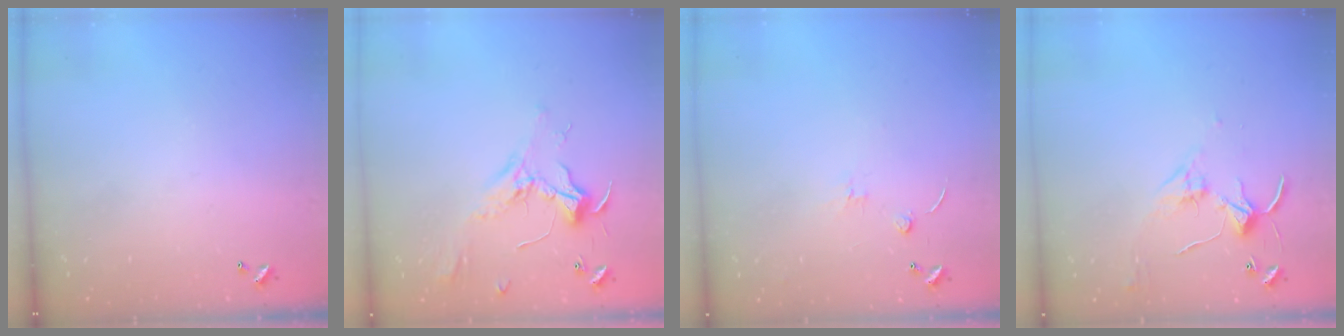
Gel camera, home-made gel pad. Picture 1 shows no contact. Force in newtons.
{"total": 2.3, "press": 2.2, "slide": 0.7}
{"total": 1.3, "press": 1.2, "slide": 0.5}
{"total": 4.2, "press": 4.1, "slide": 0.5}